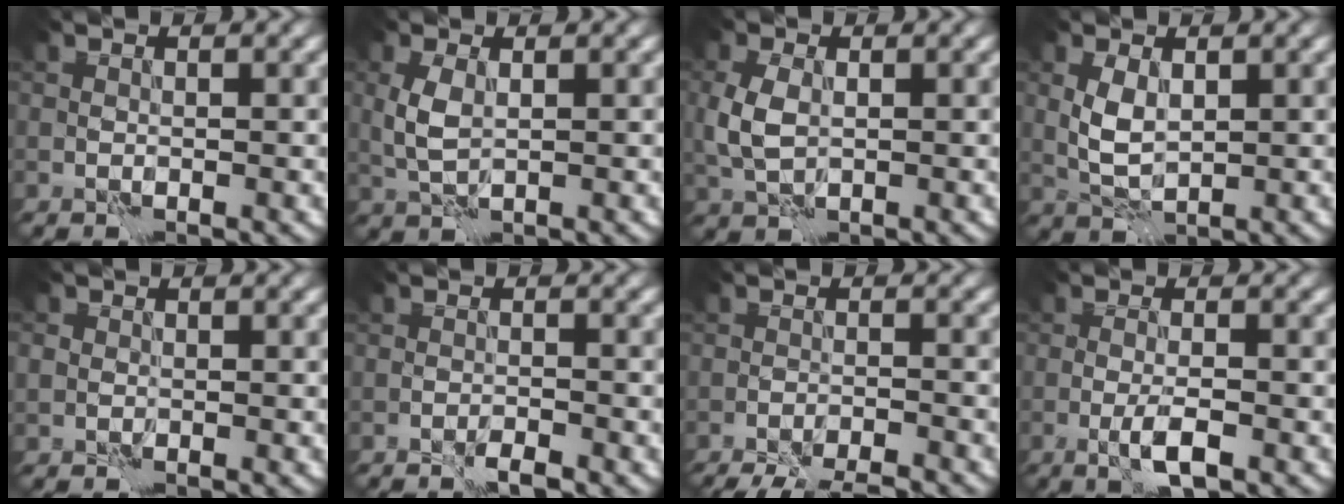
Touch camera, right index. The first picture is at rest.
{"total": 2.1, "force": [0.5, 1.0, 1.8], "torque": [-0.046, 0.000, 0.013]}
{"total": 3.0, "force": [0.2, 2.0, 2.2], "torque": [-0.061, -0.003, 0.005]}
{"total": 2.3, "force": [0.6, 1.2, 1.9], "torque": [-0.047, -0.002, 0.017]}
{"total": 0.7, "force": [-0.2, 0.7, 0.1], "torque": [0.004, -0.002, -0.004]}
{"total": 1.4, "force": [-1.3, 0.0, 0.5], "torque": [-0.006, 0.002, -0.024]}
{"total": 8.5, "force": [-7.9, 1.6, 2.7], "torque": [-0.032, -0.010, -0.109]}
{"total": 2.5, "force": [-1.3, 0.3, 2.1], "torque": [-0.042, 0.001, -0.026]}